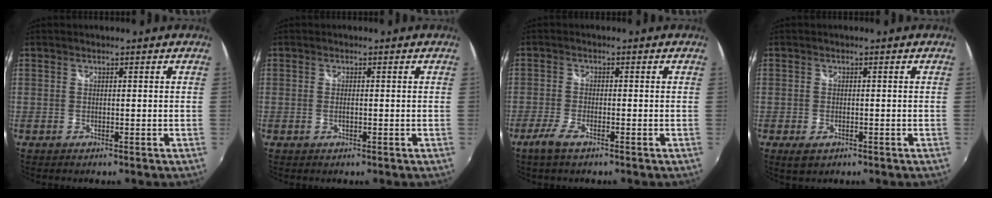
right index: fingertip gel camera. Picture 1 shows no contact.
{"total": 1.0, "force": [-0.2, 0.4, 0.9], "torque": [-0.020, -0.002, -0.005]}
{"total": 3.9, "force": [-2.7, 0.8, 2.7], "torque": [-0.070, -0.008, -0.055]}
{"total": 2.8, "force": [-1.5, 1.7, 1.7], "torque": [-0.032, -0.008, -0.023]}